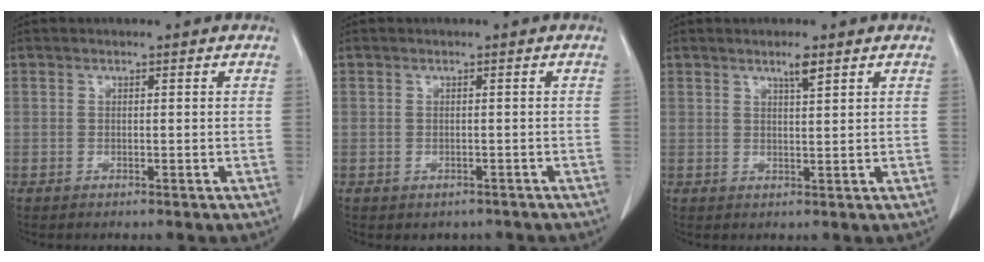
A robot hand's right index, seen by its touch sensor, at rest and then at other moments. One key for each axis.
{"total": 1.9, "fx": -1.5, "fy": 1.3, "fz": 0.3, "tx": -0.005, "ty": 0.003, "tz": -0.016}
{"total": 2.1, "fx": 1.5, "fy": 0.0, "fz": 1.6, "tx": -0.031, "ty": -0.001, "tz": 0.027}